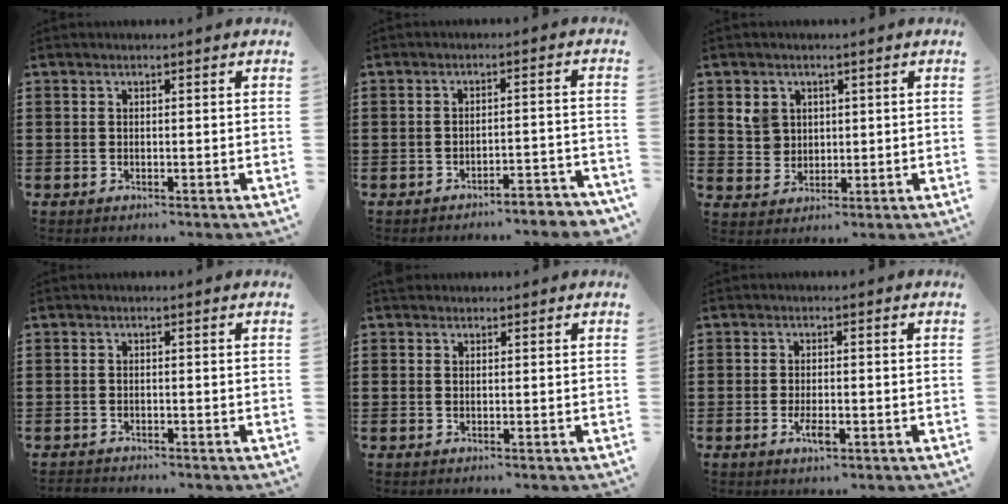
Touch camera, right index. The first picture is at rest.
{"total": 3.2, "force": [-3.0, -0.1, 0.8], "torque": [-0.017, -0.001, -0.064]}
{"total": 4.2, "force": [1.5, 3.8, 1.0], "torque": [-0.037, 0.014, 0.028]}
{"total": 0.9, "force": [-0.9, 0.1, -0.1], "torque": [-0.001, 0.002, -0.020]}
{"total": 0.8, "force": [0.6, 0.5, 0.0], "torque": [-0.001, 0.002, 0.012]}
{"total": 2.8, "force": [-1.1, 0.9, 2.4], "torque": [-0.056, -0.007, -0.024]}